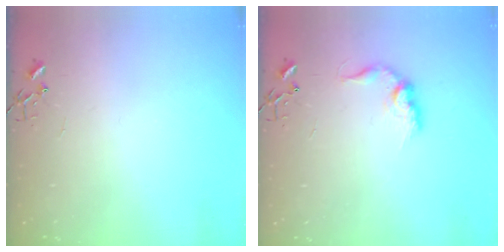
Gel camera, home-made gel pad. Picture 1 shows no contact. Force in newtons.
{"total": 11.0, "press": 11.0, "slide": 0.3}